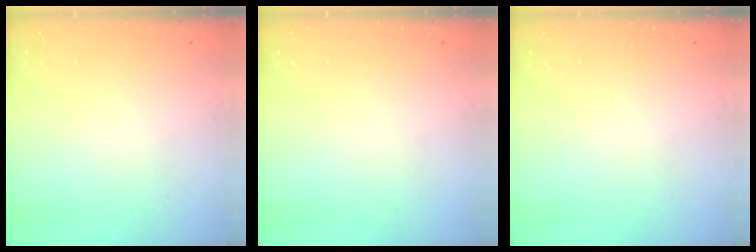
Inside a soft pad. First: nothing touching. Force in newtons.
{"total": 0.0}
{"total": 0.0}